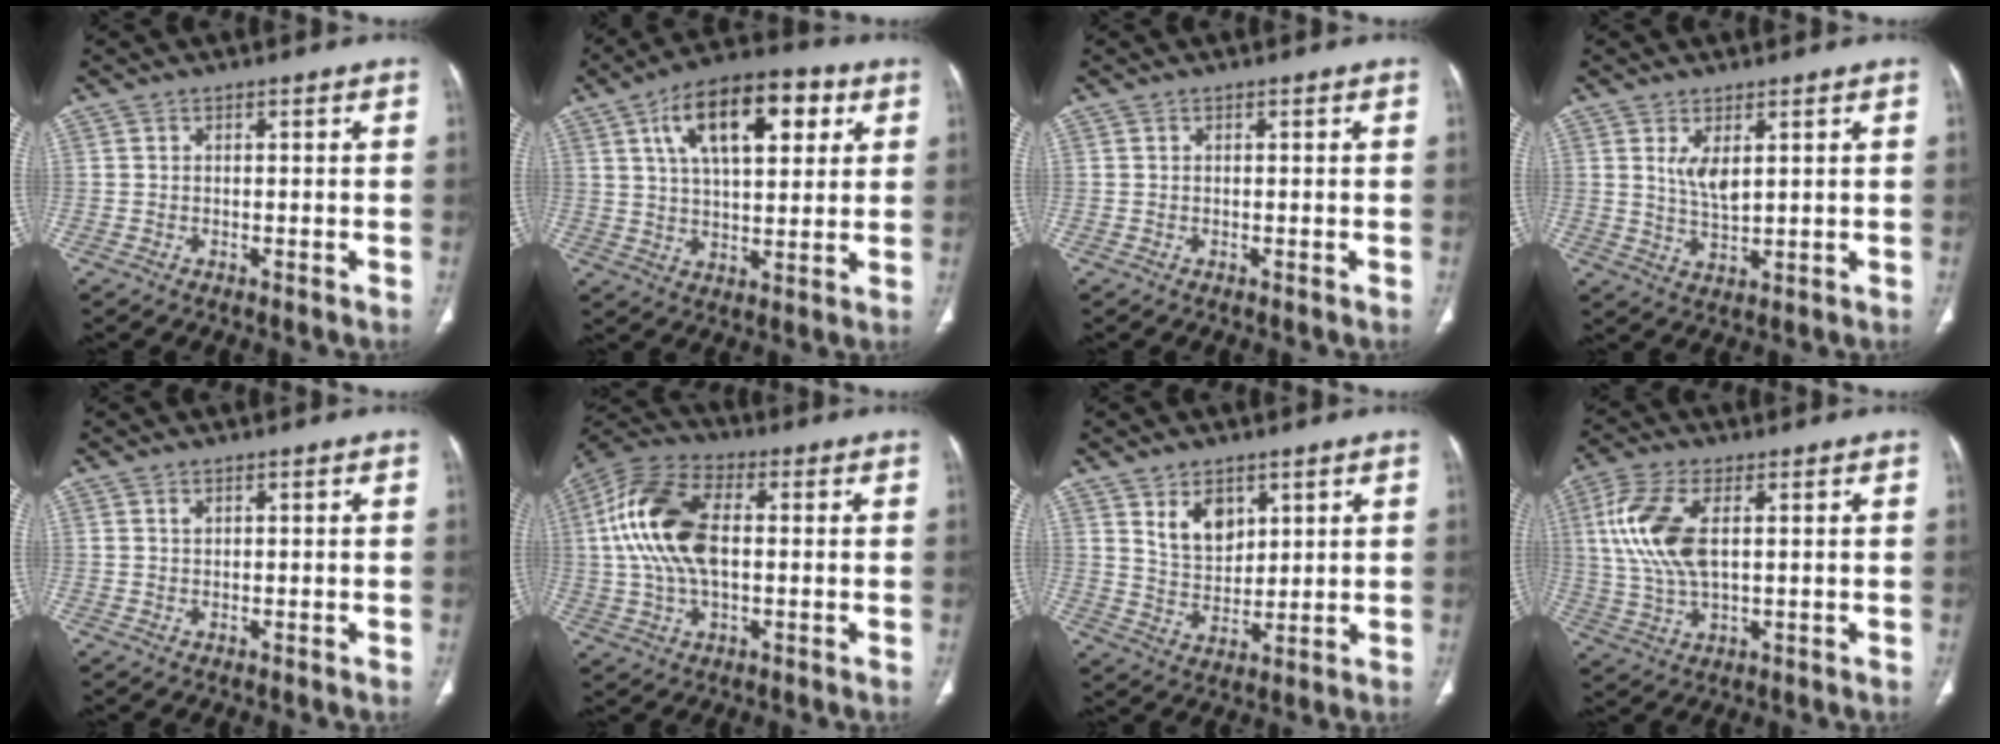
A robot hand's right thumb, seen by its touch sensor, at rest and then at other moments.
{"total": 17.4, "force": [6.7, 8.2, 13.8], "torque": [-0.193, 0.000, 0.107]}
{"total": 0.0}
{"total": 4.5, "force": [1.7, 1.8, 3.7], "torque": [-0.067, -0.020, 0.042]}
{"total": 0.8, "force": [0.4, 0.5, 0.4], "torque": [-0.005, -0.001, 0.010]}
{"total": 16.2, "force": [1.4, 9.0, 13.4], "torque": [-0.277, 0.022, 0.022]}
{"total": 7.3, "force": [3.8, 4.7, 4.1], "torque": [-0.047, -0.033, 0.078]}
{"total": 12.2, "force": [2.6, 6.0, 10.3], "torque": [-0.236, -0.001, 0.054]}